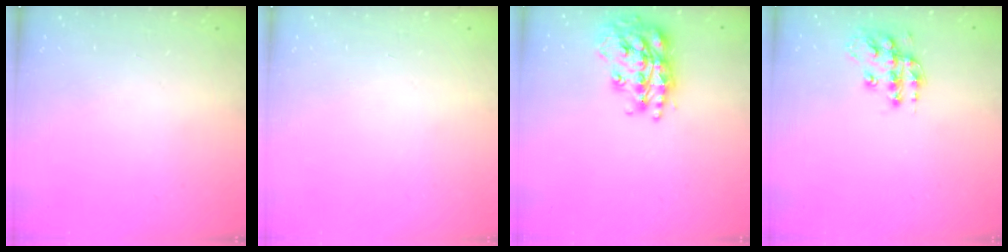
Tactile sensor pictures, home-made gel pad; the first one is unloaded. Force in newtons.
{"total": 0.0}
{"total": 19.5, "press": 19.5, "slide": 1.8}
{"total": 13.8, "press": 13.7, "slide": 0.8}